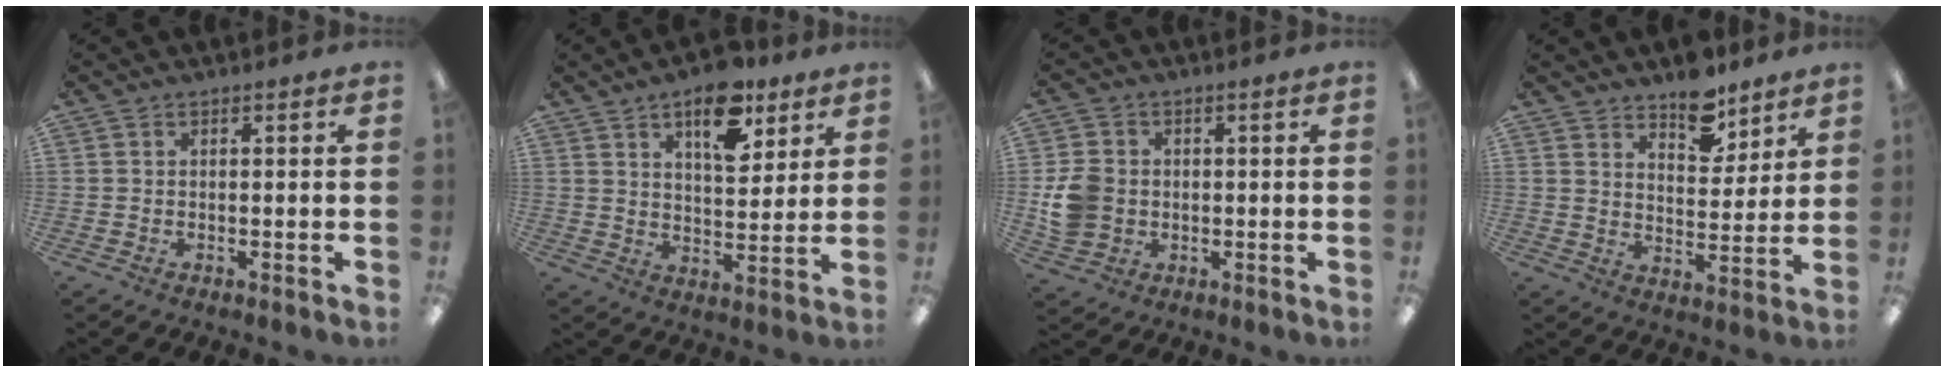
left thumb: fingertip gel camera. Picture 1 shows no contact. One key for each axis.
{"total": 13.1, "fx": 7.9, "fy": 6.4, "fz": 8.2, "tx": -0.106, "ty": -0.037, "tz": 0.131}
{"total": 7.7, "fx": -0.2, "fy": 6.7, "fz": 3.8, "tx": -0.077, "ty": 0.011, "tz": 0.000}
{"total": 9.3, "fx": 7.5, "fy": 4.2, "fz": 3.3, "tx": -0.027, "ty": -0.053, "tz": 0.131}